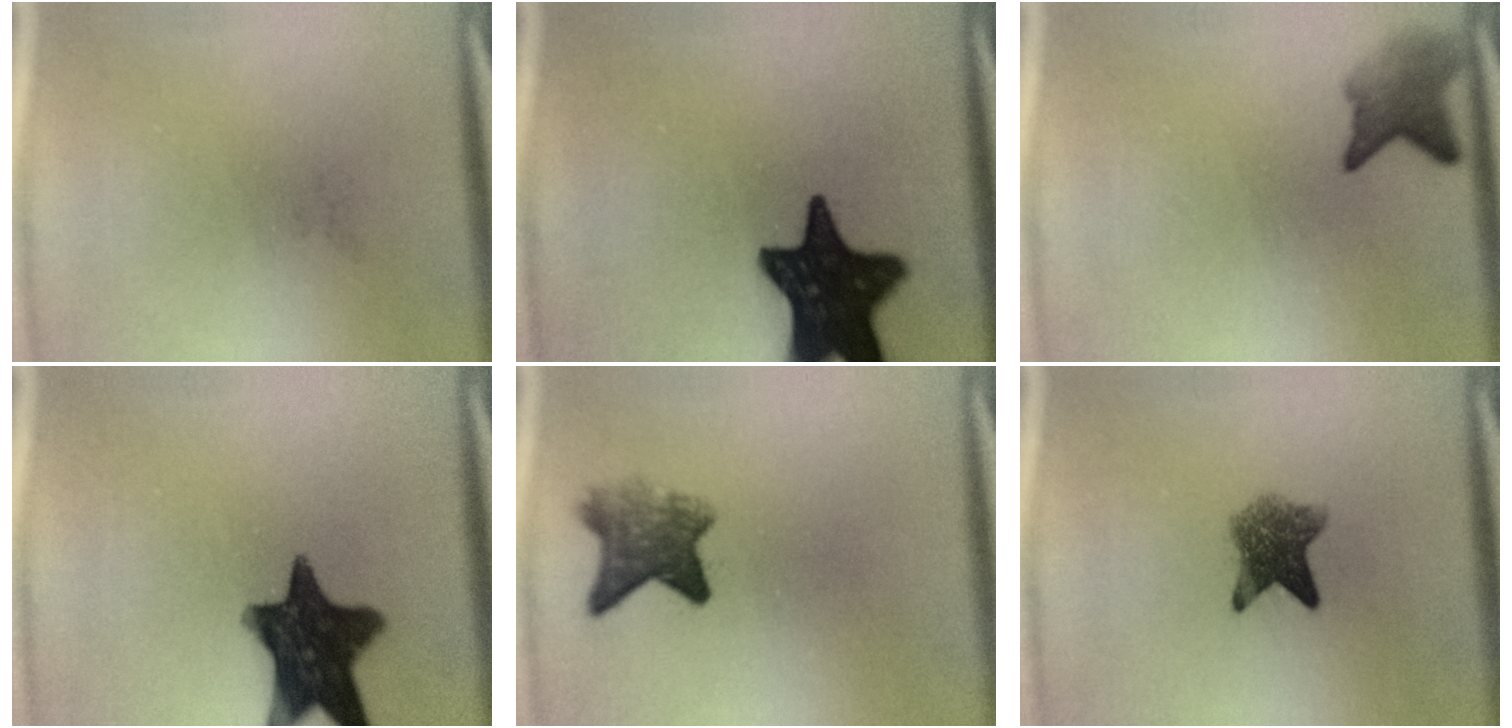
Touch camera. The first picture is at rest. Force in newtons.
{"total": 18.1}
{"total": 4.1}
{"total": 14.4}
{"total": 5.7}
{"total": 5.9}